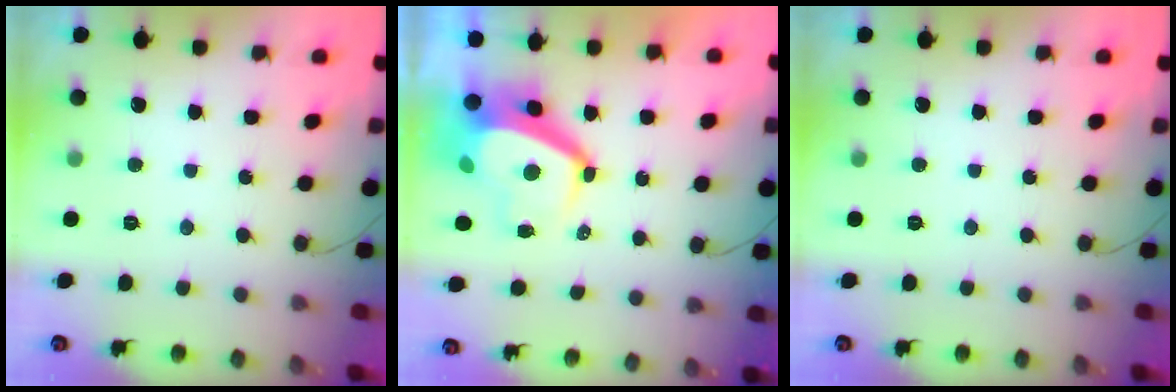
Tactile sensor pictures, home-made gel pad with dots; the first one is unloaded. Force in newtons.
{"total": 6.7, "press": 6.7, "slide": 0.5}
{"total": 0.0}